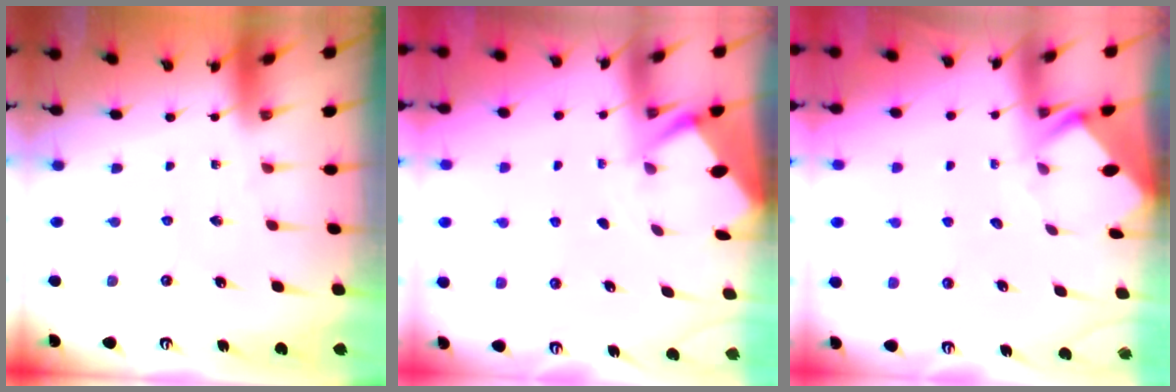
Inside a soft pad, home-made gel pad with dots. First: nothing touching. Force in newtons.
{"total": 2.6, "press": 2.6, "slide": 0.3}
{"total": 3.9, "press": 3.9, "slide": 0.4}